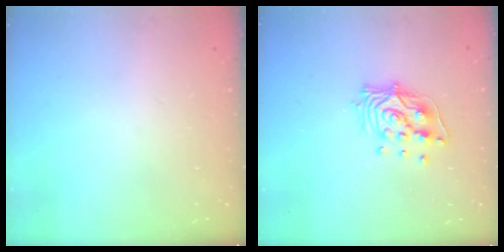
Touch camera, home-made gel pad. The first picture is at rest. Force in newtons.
{"total": 12.9, "press": 12.9, "slide": 1.4}